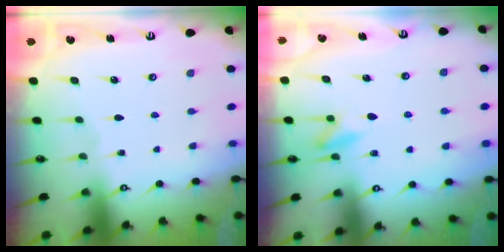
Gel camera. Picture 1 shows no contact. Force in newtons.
{"total": 5.8, "press": 5.7, "slide": 1.3}